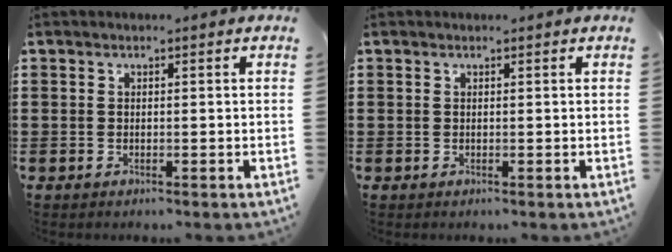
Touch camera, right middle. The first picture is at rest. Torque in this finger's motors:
{"motor_torque": [0.00, 0.00, 0.13, 0.00]}